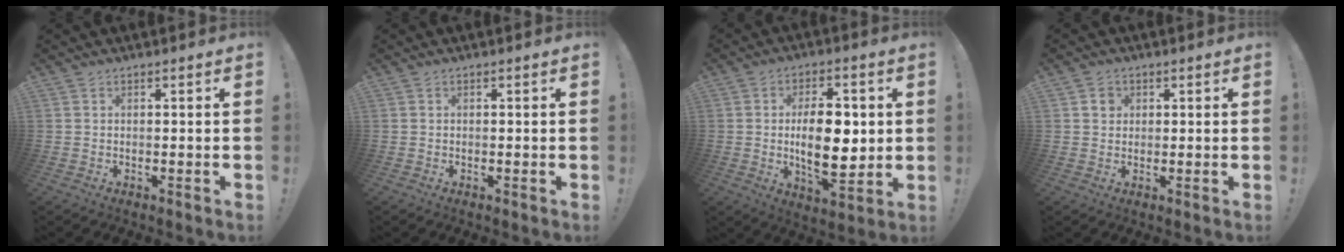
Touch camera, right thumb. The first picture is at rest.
{"total": 0.0}
{"total": 15.3, "force": [0.4, 7.8, 13.2], "torque": [-0.214, -0.009, 0.000]}
{"total": 2.8, "force": [0.8, 2.6, 0.8], "torque": [0.002, -0.001, 0.010]}